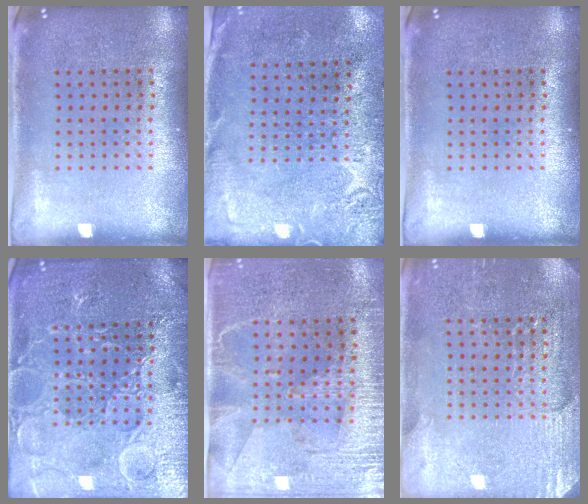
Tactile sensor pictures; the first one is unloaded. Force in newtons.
{"total": 2.7, "press": 2.4, "slide": 1.3}
{"total": 0.0}
{"total": 6.5, "press": 6.4, "slide": 0.9}
{"total": 3.0, "press": 2.7, "slide": 1.3}
{"total": 2.9, "press": 2.9, "slide": 0.2}